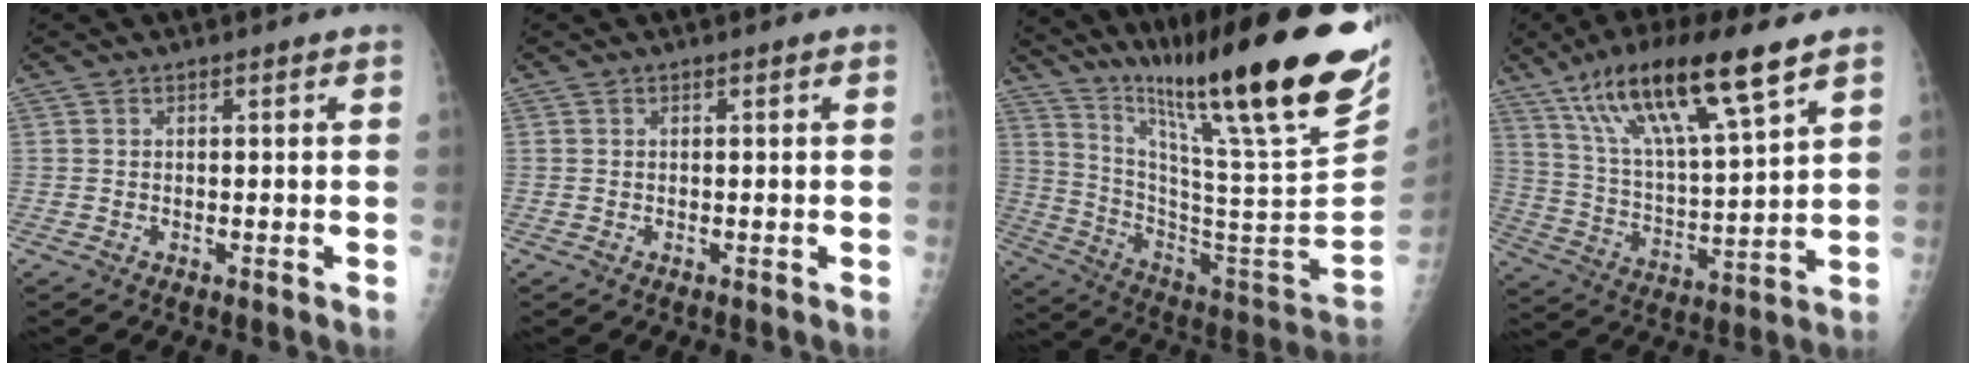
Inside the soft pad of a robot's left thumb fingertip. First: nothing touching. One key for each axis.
{"total": 0.0}
{"total": 33.6, "fx": 22.8, "fy": 3.5, "fz": 24.4, "tx": -0.353, "ty": -0.115, "tz": 0.359}
{"total": 19.6, "fx": 12.1, "fy": 3.8, "fz": 15.0, "tx": -0.260, "ty": -0.039, "tz": 0.227}